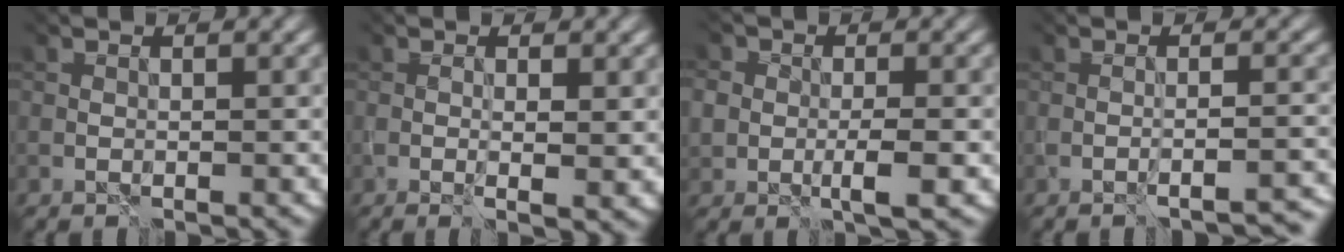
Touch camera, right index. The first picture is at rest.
{"total": 2.1, "force": [0.0, 0.5, 2.1], "torque": [-0.038, -0.009, 0.002]}
{"total": 2.5, "force": [-0.3, 1.6, 1.9], "torque": [-0.033, -0.007, -0.008]}
{"total": 2.5, "force": [-2.1, -0.4, 1.4], "torque": [-0.015, -0.005, -0.029]}